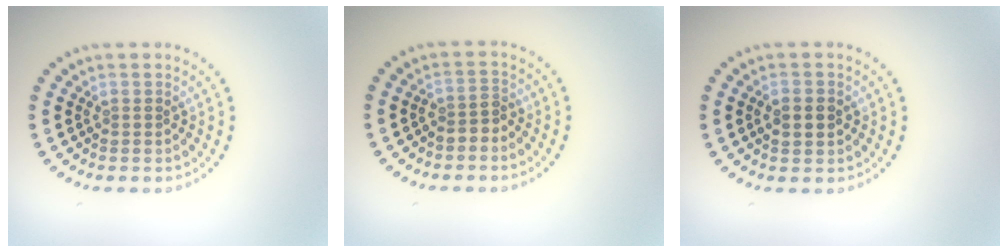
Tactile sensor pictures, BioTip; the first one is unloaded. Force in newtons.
{"total": 1.4, "press": 1.2, "slide": 0.8}
{"total": 2.5, "press": 2.5, "slide": 0.1}